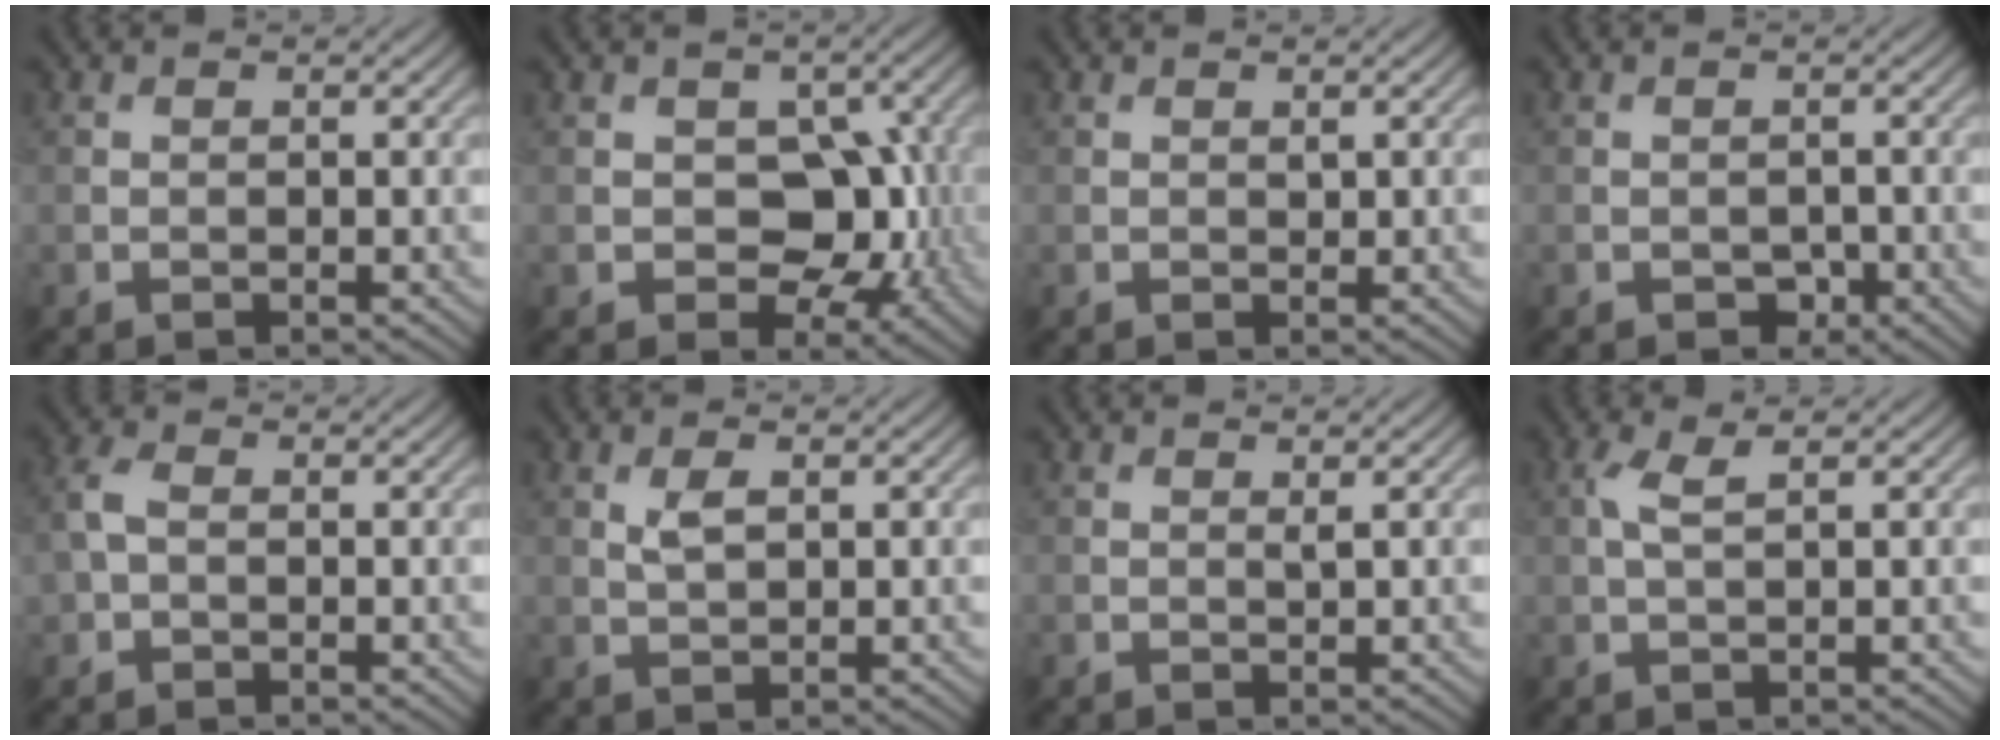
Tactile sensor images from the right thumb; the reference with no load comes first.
{"total": 8.0, "force": [-0.7, 5.7, 5.5], "torque": [-0.067, -0.006, -0.018]}
{"total": 0.6, "force": [0.4, 0.4, 0.4], "torque": [-0.004, -0.001, 0.006]}
{"total": 1.9, "force": [-1.0, 1.4, 0.9], "torque": [-0.011, -0.003, -0.016]}
{"total": 3.3, "force": [-0.1, 2.3, 2.4], "torque": [-0.062, 0.009, -0.011]}
{"total": 2.4, "force": [0.8, 1.1, 2.0], "torque": [-0.044, 0.000, 0.017]}
{"total": 0.6, "force": [0.3, 0.1, 0.5], "torque": [-0.010, -0.002, 0.004]}
{"total": 2.4, "force": [0.9, 0.4, 2.2], "torque": [-0.053, 0.011, 0.016]}